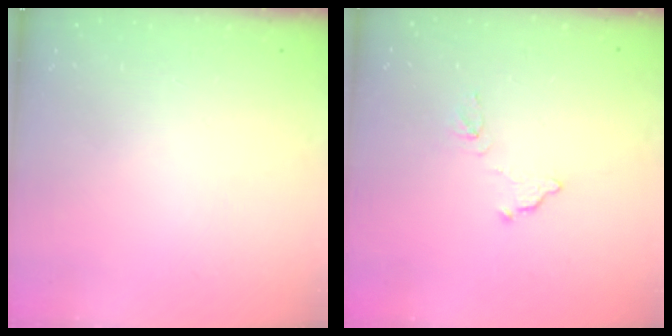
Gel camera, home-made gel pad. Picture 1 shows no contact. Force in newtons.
{"total": 7.7, "press": 7.7, "slide": 0.4}